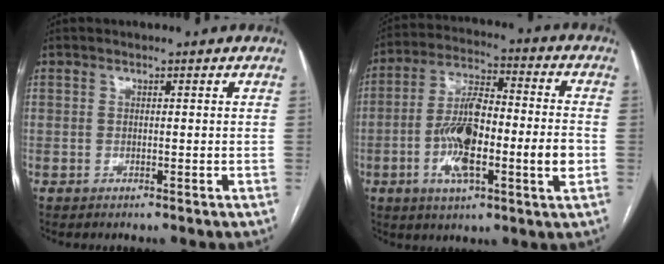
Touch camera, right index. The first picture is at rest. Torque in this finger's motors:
{"motor_torque": [1.97, -0.17, 1.05, 0.21]}